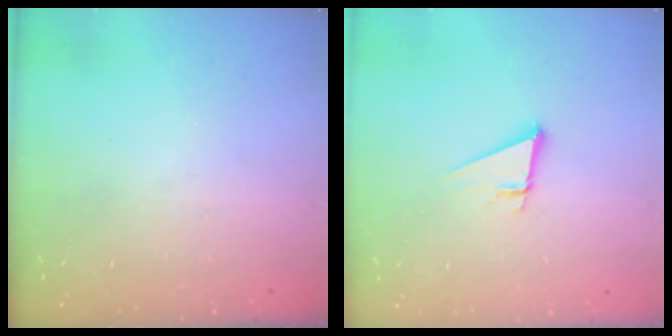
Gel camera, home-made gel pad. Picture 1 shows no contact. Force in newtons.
{"total": 3.6, "press": 3.6, "slide": 0.3}